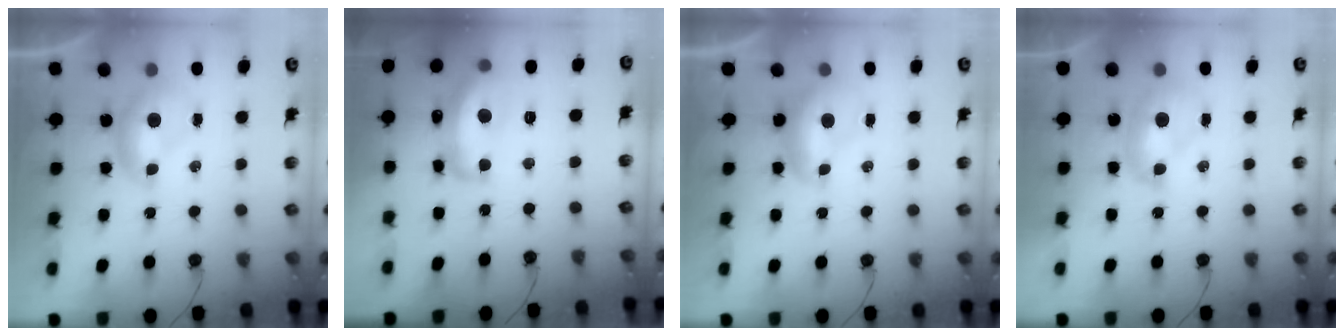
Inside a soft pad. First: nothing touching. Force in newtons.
{"total": 9.5, "press": 9.4, "slide": 1.0}
{"total": 1.3, "press": 1.2, "slide": 0.4}
{"total": 1.8, "press": 1.8, "slide": 0.2}